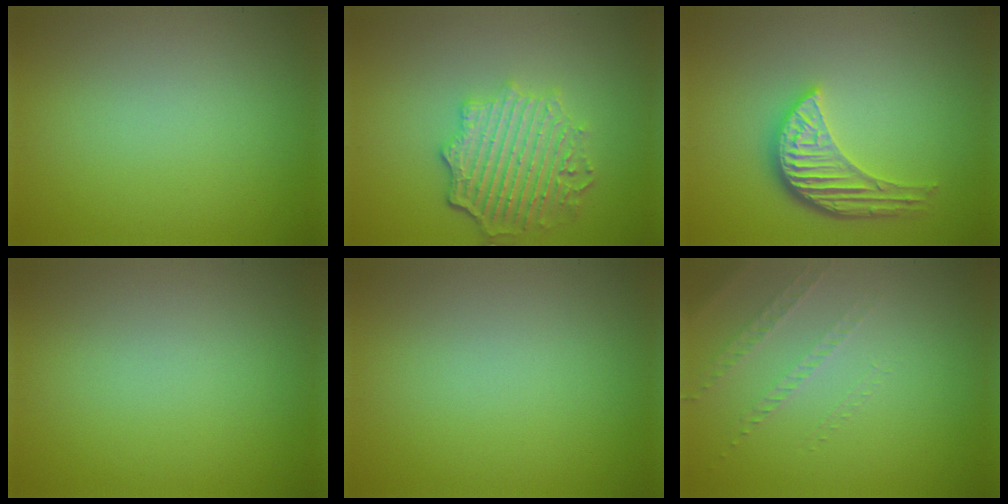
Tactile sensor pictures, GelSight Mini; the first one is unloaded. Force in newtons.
{"total": 5.8, "press": 4.6, "slide": 3.6}
{"total": 4.7, "press": 3.7, "slide": 2.9}
{"total": 0.0}
{"total": 0.0}
{"total": 1.3, "press": 0.9, "slide": 0.9}